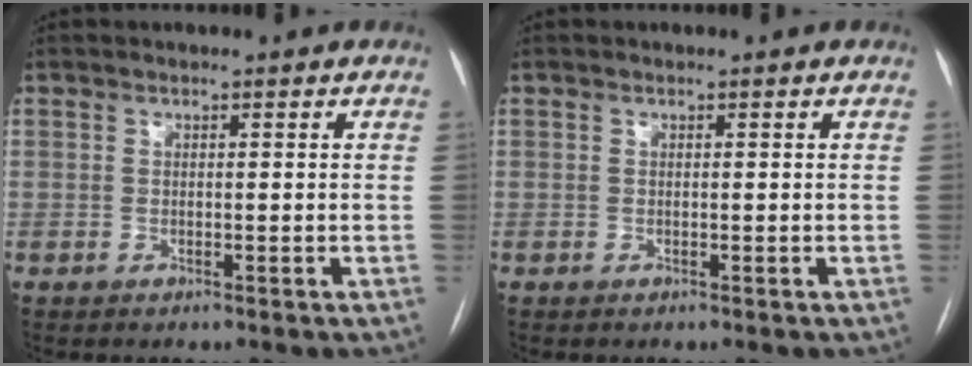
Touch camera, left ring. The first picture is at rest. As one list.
[{"total": 0.0}]